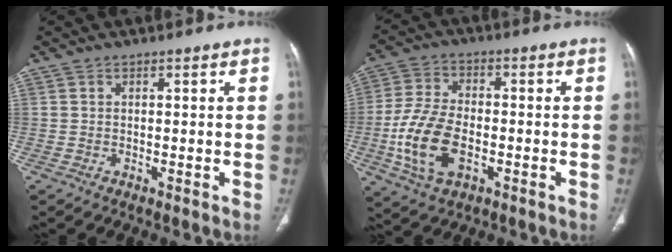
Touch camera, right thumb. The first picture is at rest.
{"total": 12.8, "force": [-3.3, 7.3, 10.0], "torque": [-0.205, 0.009, -0.062]}